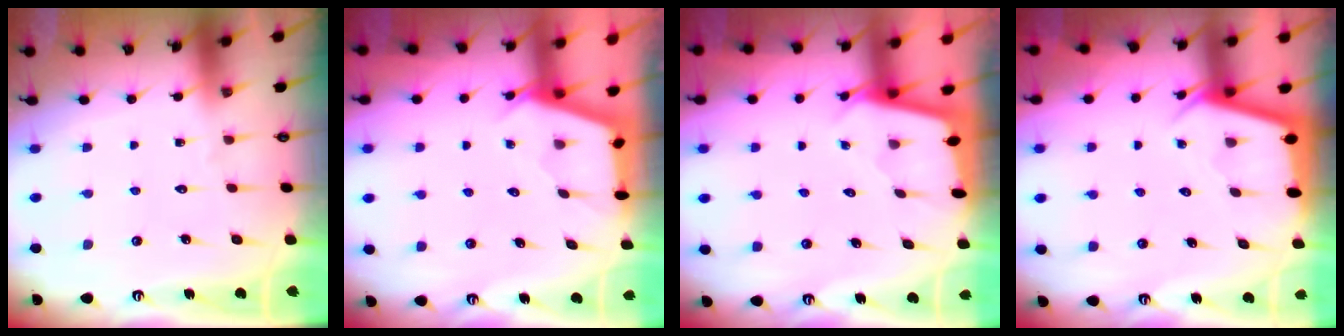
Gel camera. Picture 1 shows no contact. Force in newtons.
{"total": 2.5, "press": 2.5, "slide": 0.3}
{"total": 1.8, "press": 1.8, "slide": 0.1}
{"total": 2.9, "press": 2.9, "slide": 0.3}